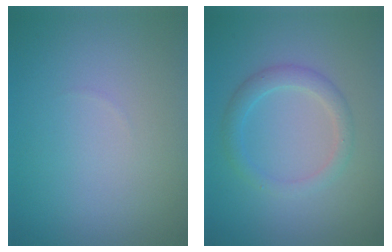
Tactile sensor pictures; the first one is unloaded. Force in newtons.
{"total": 2.2, "press": 2.2, "slide": 0.1}